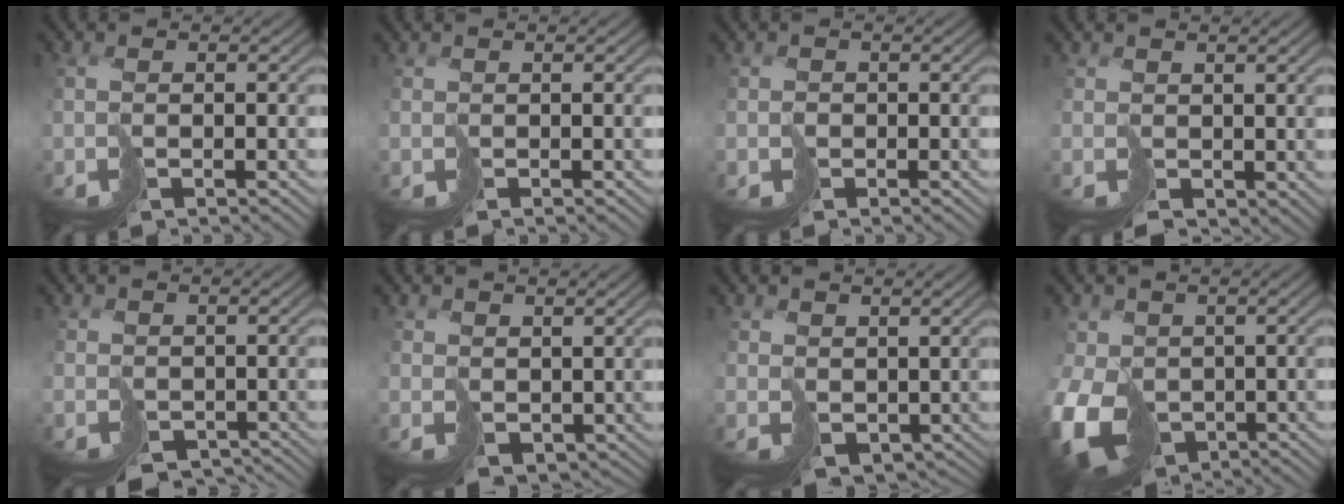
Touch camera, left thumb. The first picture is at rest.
{"total": 0.9, "force": [-0.4, 0.2, -0.8], "torque": [0.018, -0.001, -0.002]}
{"total": 1.2, "force": [-0.3, 0.8, -0.8], "torque": [0.022, 0.001, -0.004]}
{"total": 1.1, "force": [0.2, 1.1, 0.2], "torque": [-0.005, 0.000, 0.006]}
{"total": 2.9, "force": [-1.9, 2.0, 0.7], "torque": [0.000, -0.017, -0.022]}
{"total": 2.5, "force": [1.7, 1.8, 0.6], "torque": [-0.023, -0.008, 0.041]}
{"total": 3.0, "force": [1.6, 2.3, 1.1], "torque": [-0.036, -0.011, 0.040]}
{"total": 10.0, "force": [-1.8, 7.9, 5.9], "torque": [-0.160, -0.037, -0.020]}